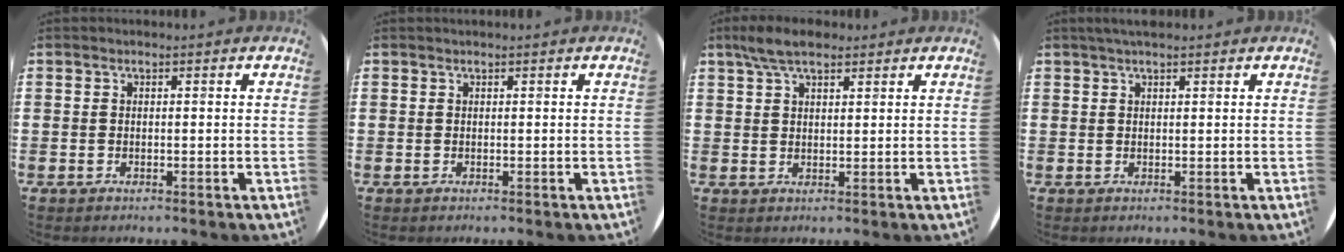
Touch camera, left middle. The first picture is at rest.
{"total": 0.0}
{"total": 4.7, "force": [3.6, 1.7, 2.5], "torque": [-0.057, 0.004, 0.067]}
{"total": 1.4, "force": [1.2, 0.1, 0.7], "torque": [-0.015, 0.003, 0.022]}